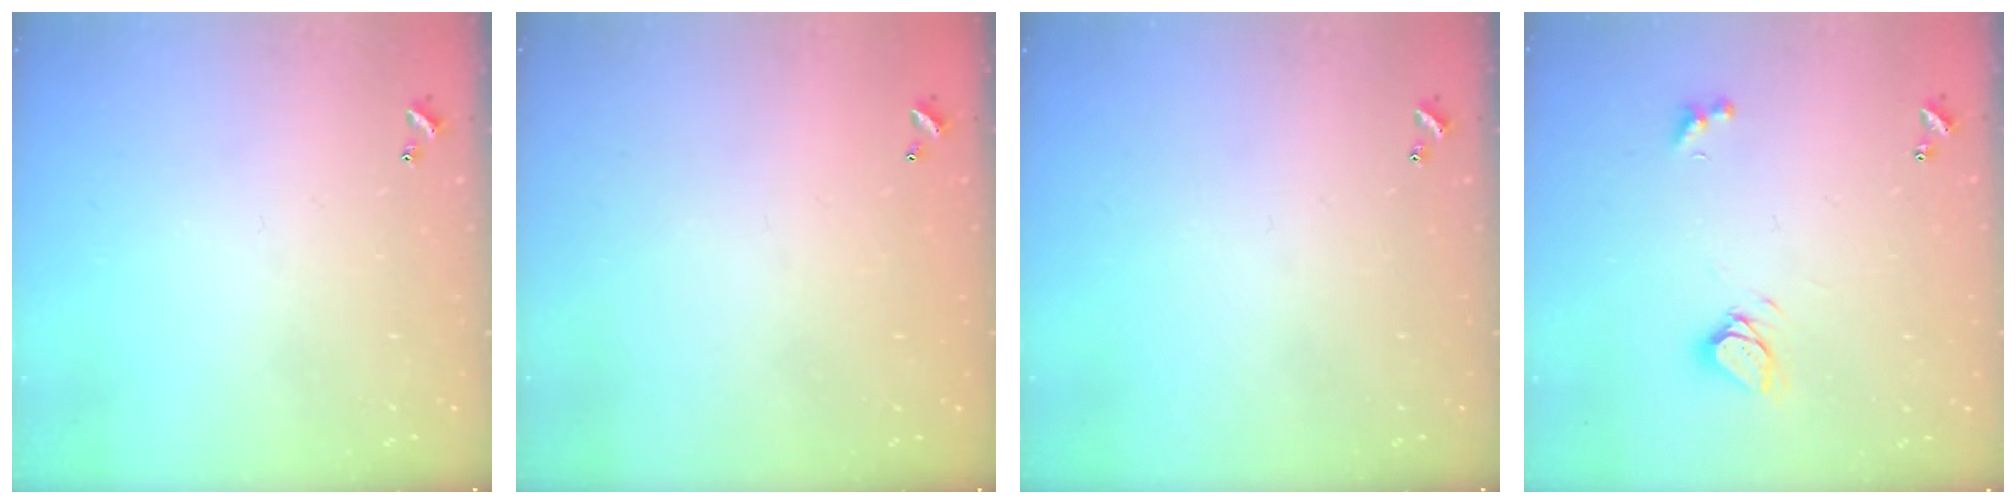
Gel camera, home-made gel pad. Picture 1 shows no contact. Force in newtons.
{"total": 2.9, "press": 2.9, "slide": 0.1}
{"total": 0.0}
{"total": 4.7, "press": 4.7, "slide": 0.4}